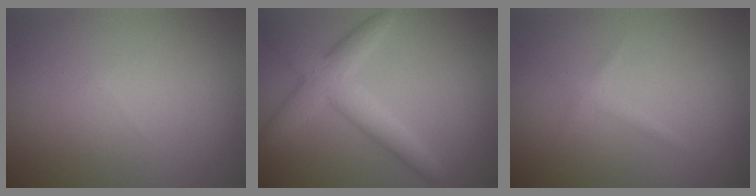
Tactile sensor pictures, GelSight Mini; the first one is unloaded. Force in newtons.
{"total": 4.3, "press": 4.3, "slide": 0.2}
{"total": 0.9, "press": 0.9, "slide": 0.1}